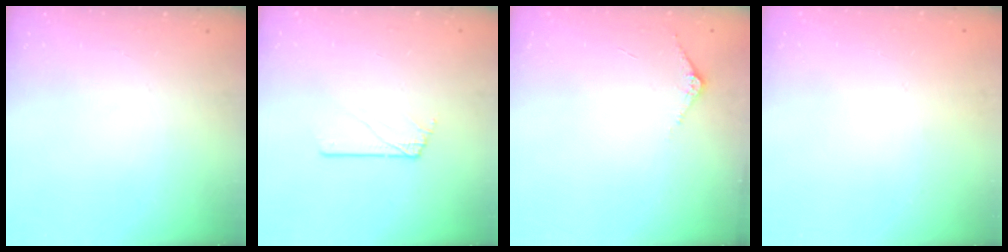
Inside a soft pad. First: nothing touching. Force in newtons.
{"total": 1.1, "press": 1.1, "slide": 0.2}
{"total": 6.7, "press": 6.7, "slide": 0.7}
{"total": 0.0}